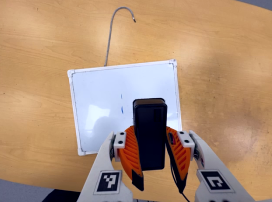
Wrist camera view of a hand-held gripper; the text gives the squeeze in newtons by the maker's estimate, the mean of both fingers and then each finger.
{"total": 7.1, "left": 6.6, "right": 7.6}